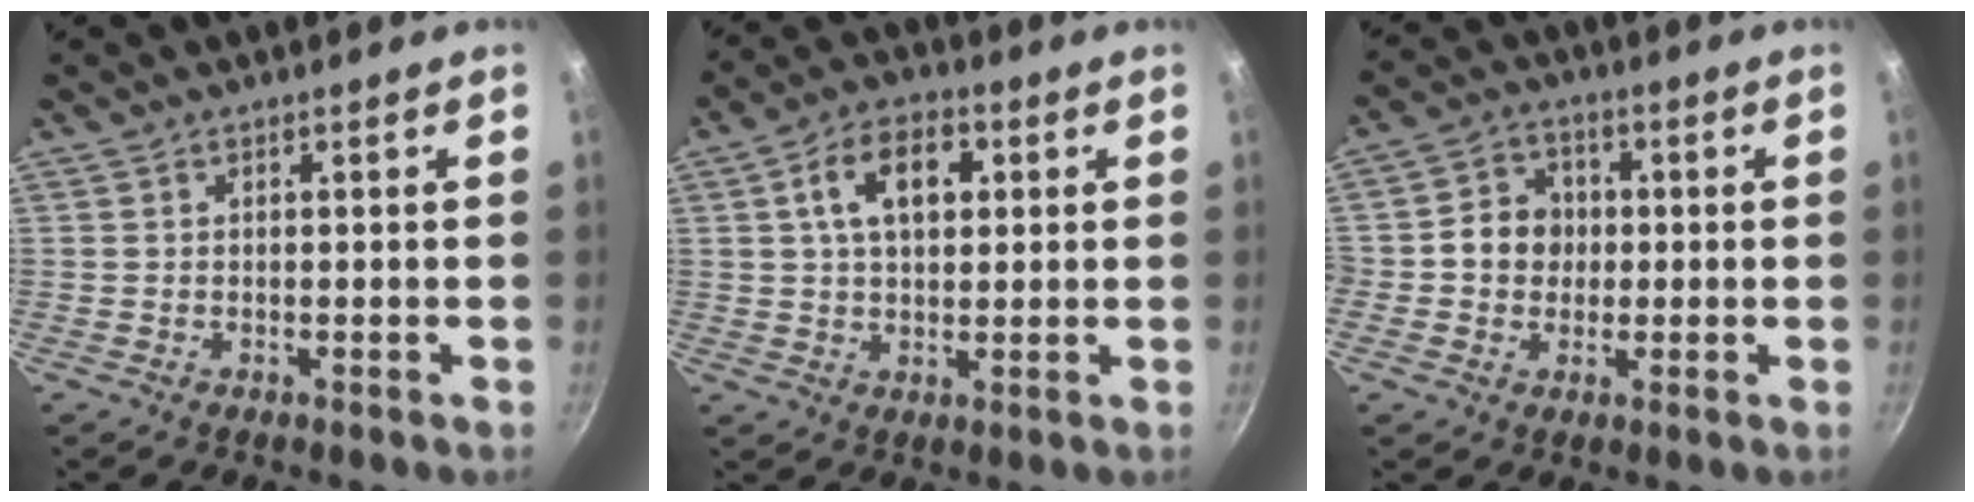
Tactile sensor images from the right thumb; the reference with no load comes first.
{"total": 9.8, "force": [2.5, 6.1, 7.2], "torque": [-0.101, 0.011, 0.036]}
{"total": 7.2, "force": [-0.1, 6.5, 3.1], "torque": [-0.020, 0.010, -0.019]}